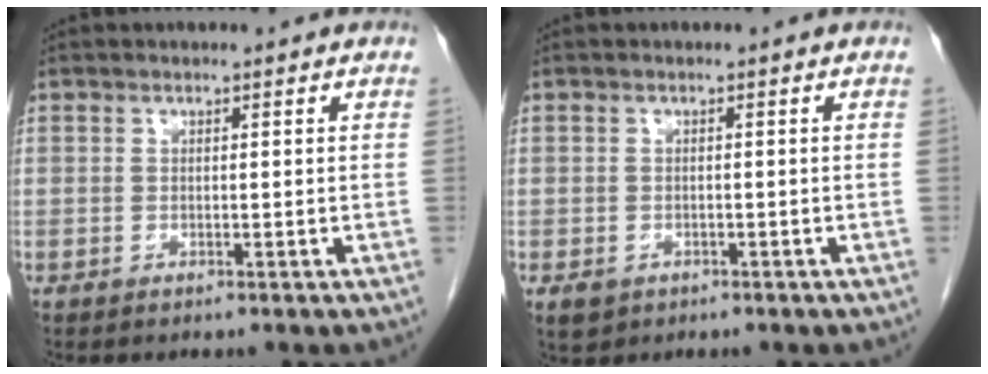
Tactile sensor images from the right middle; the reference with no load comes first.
{"total": 2.5, "force": [-1.4, 1.9, 0.9], "torque": [-0.016, 0.000, -0.013]}